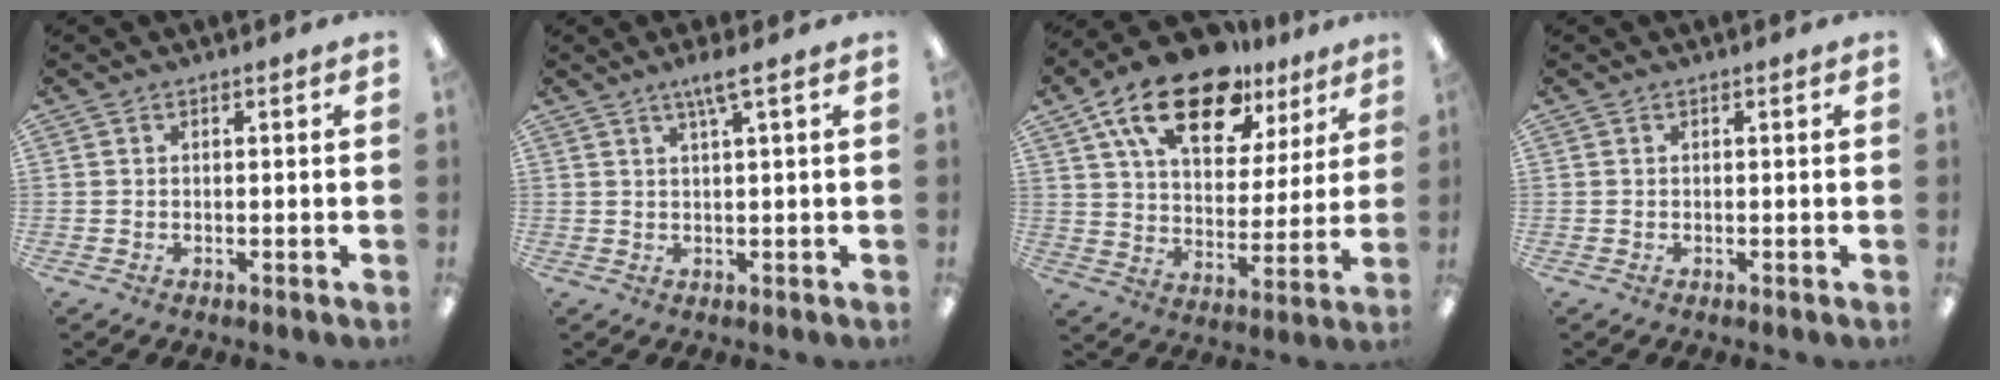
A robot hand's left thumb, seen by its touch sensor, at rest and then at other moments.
{"total": 4.0, "force": [2.3, 0.2, 3.3], "torque": [-0.061, -0.002, 0.035]}
{"total": 19.4, "force": [12.6, 9.7, 11.0], "torque": [-0.183, -0.061, 0.220]}
{"total": 0.0}